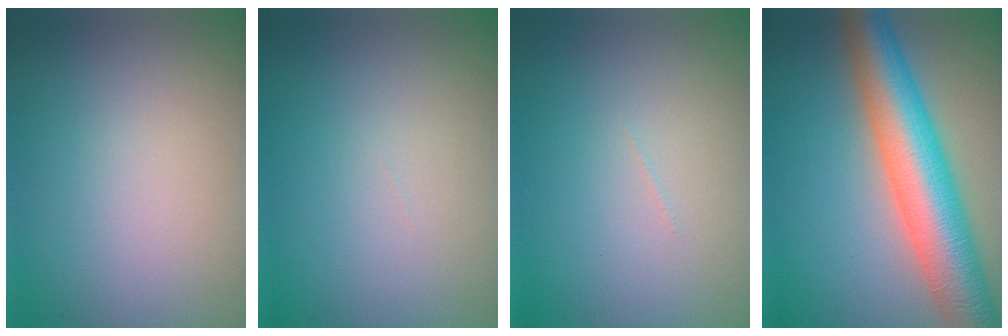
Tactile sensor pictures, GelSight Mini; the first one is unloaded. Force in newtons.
{"total": 0.0}
{"total": 0.0}
{"total": 9.7, "press": 9.7, "slide": 0.3}